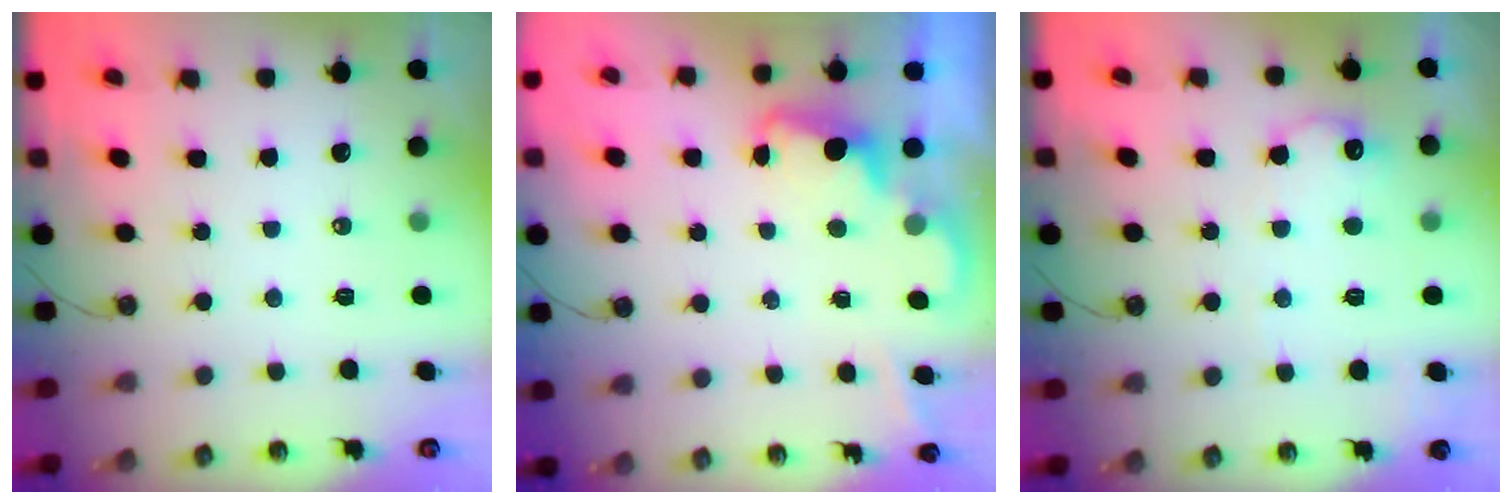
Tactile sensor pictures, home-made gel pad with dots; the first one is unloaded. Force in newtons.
{"total": 2.3, "press": 2.2, "slide": 0.5}
{"total": 11.3, "press": 11.3, "slide": 0.6}